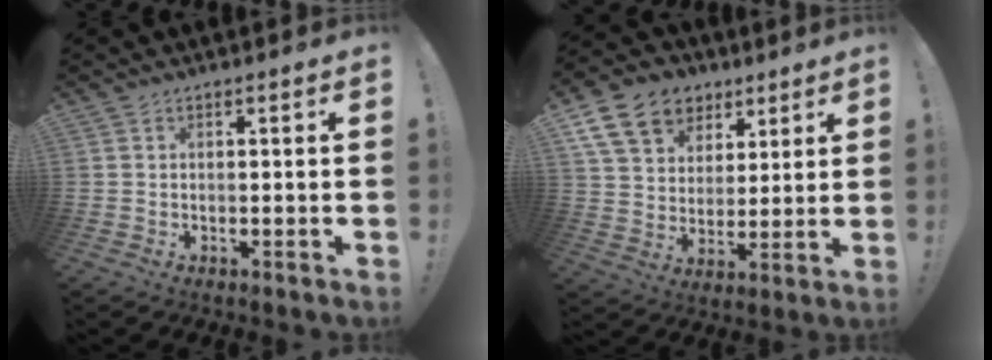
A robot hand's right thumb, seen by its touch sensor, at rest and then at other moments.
{"total": 15.9, "force": [8.2, 11.7, 7.0], "torque": [-0.106, -0.041, 0.160]}